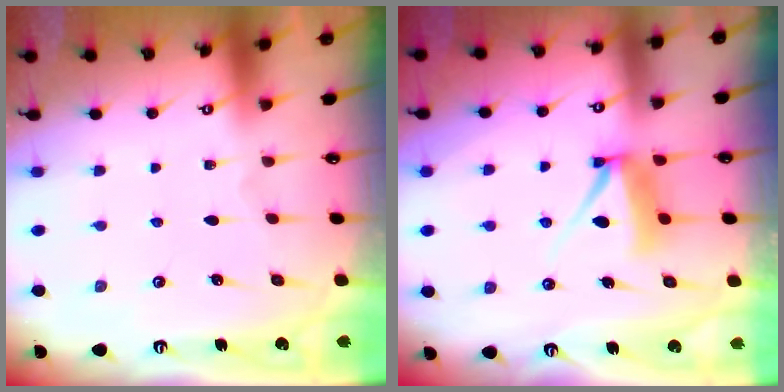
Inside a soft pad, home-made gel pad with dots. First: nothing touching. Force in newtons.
{"total": 9.9, "press": 9.9, "slide": 0.8}